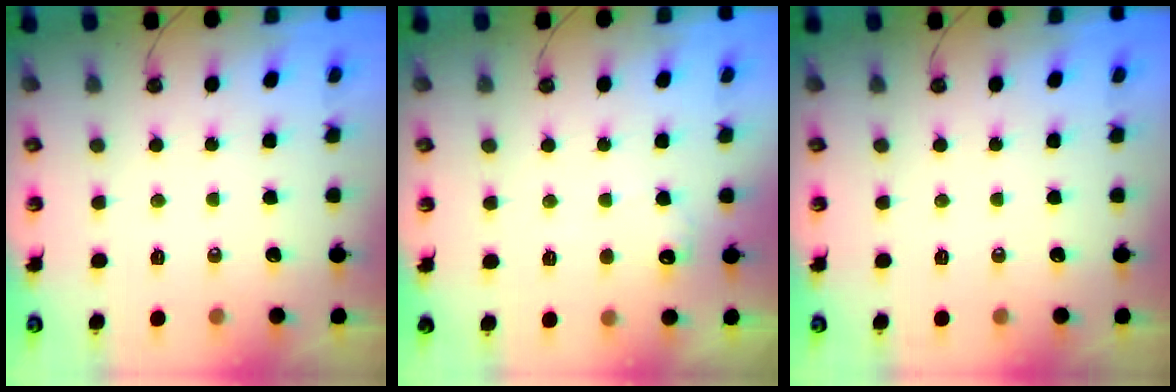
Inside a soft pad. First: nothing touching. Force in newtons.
{"total": 6.0, "press": 6.0, "slide": 0.9}
{"total": 0.0}